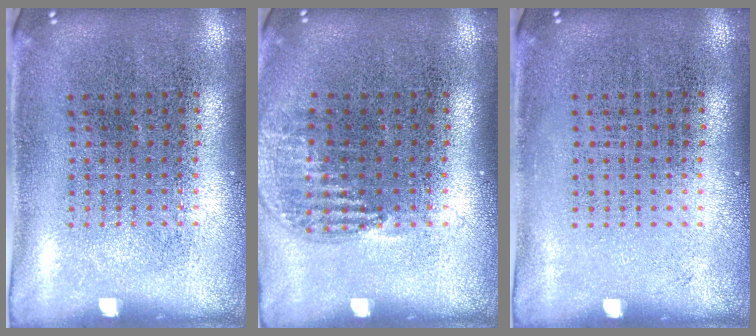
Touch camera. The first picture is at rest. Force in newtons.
{"total": 1.0, "press": 0.9, "slide": 0.5}
{"total": 0.0}